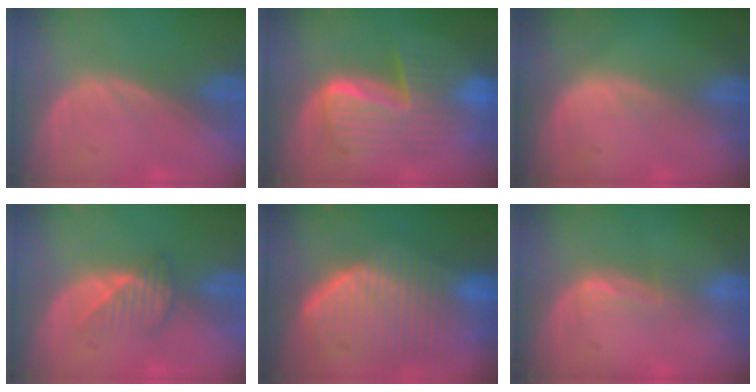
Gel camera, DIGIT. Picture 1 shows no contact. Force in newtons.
{"total": 9.0, "press": 9.0, "slide": 0.6}
{"total": 0.6, "press": 0.6, "slide": 0.1}
{"total": 3.5, "press": 3.2, "slide": 1.4}
{"total": 10.2, "press": 9.0, "slide": 4.8}
{"total": 2.0, "press": 2.0, "slide": 0.3}